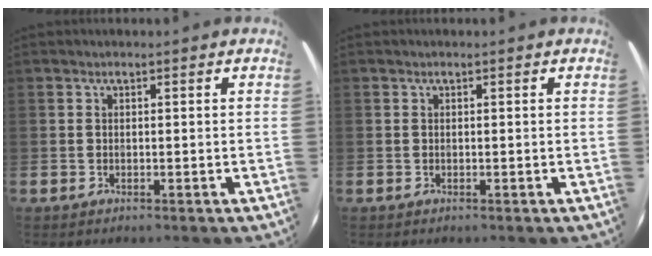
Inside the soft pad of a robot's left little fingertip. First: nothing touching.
{"total": 0.0}